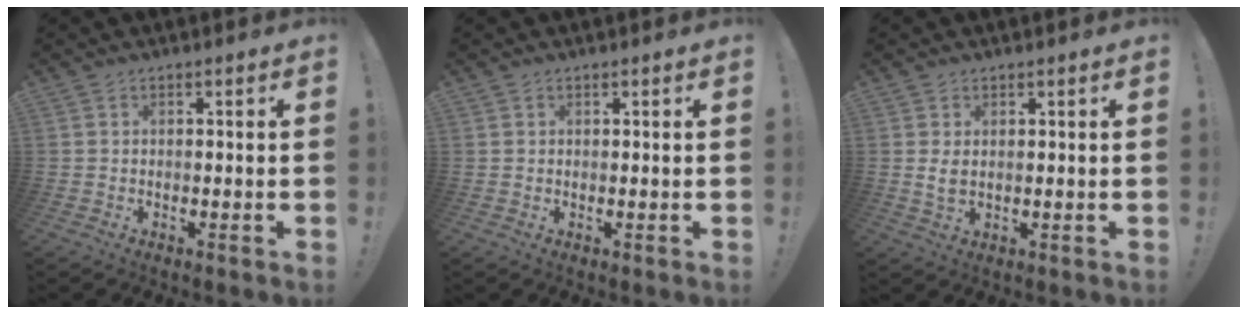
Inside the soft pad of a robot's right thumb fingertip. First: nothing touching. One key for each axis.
{"total": 1.0, "fx": 0.7, "fy": 0.8, "fz": 0.0, "tx": 0.006, "ty": -0.004, "tz": 0.011}
{"total": 3.3, "fx": 1.0, "fy": 1.8, "fz": 2.6, "tx": -0.044, "ty": -0.004, "tz": 0.015}